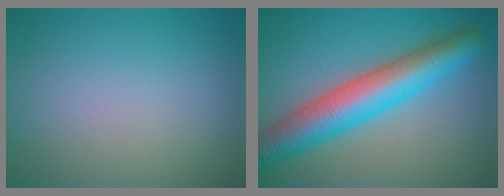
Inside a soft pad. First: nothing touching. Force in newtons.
{"total": 8.5, "press": 8.5, "slide": 0.2}